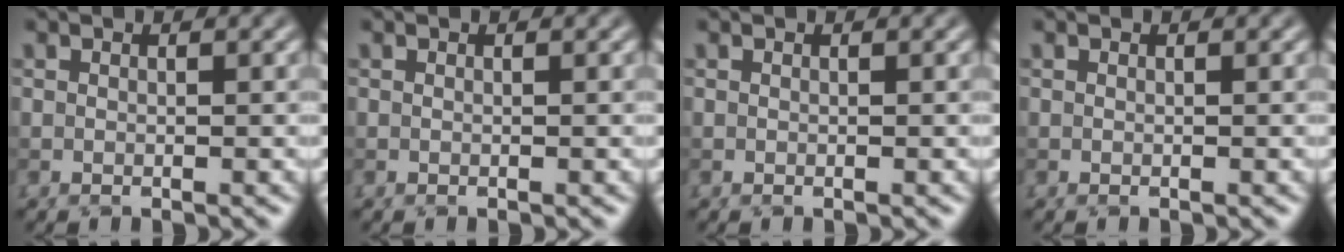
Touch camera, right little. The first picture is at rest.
{"total": 0.0}
{"total": 0.0}
{"total": 0.0}